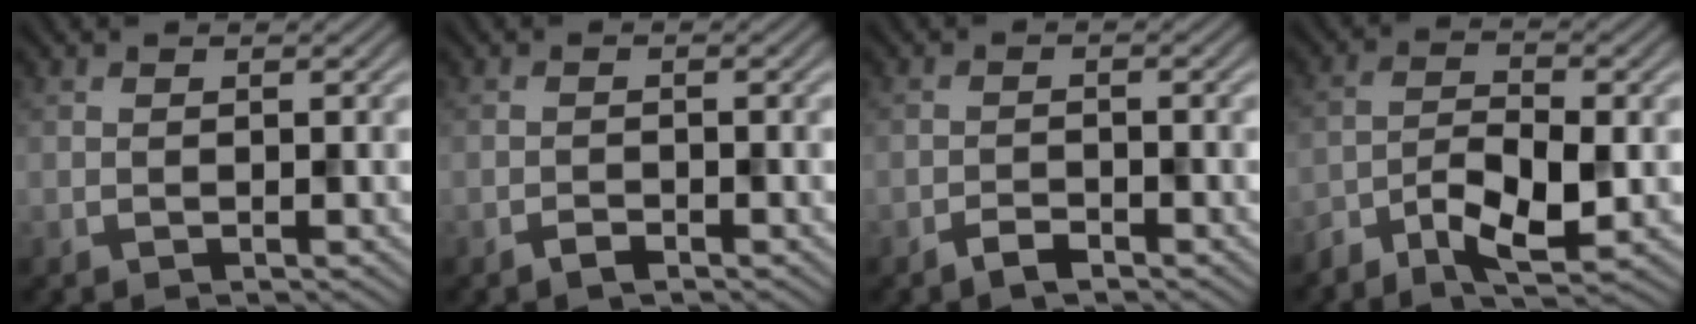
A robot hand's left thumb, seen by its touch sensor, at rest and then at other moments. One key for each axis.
{"total": 1.1, "fx": -0.9, "fy": 0.4, "fz": 0.5, "tx": -0.010, "ty": 0.001, "tz": -0.018}
{"total": 1.8, "fx": -1.5, "fy": 0.5, "fz": 0.9, "tx": -0.016, "ty": 0.002, "tz": -0.030}
{"total": 6.3, "fx": -3.4, "fy": 2.2, "fz": 4.8, "tx": -0.092, "ty": -0.002, "tz": -0.067}